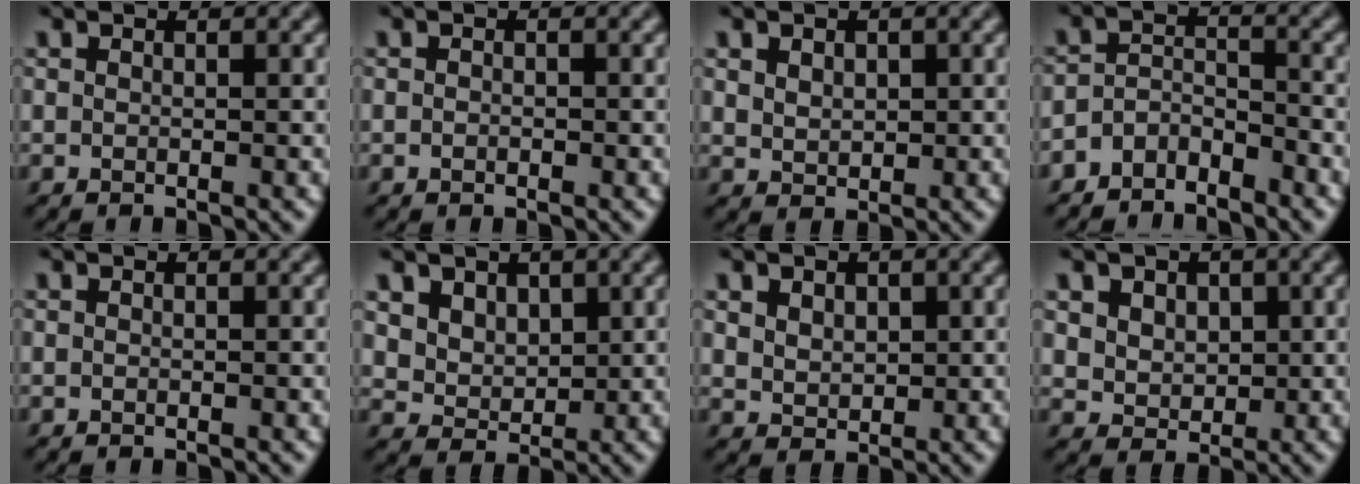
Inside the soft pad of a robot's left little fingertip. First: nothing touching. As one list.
[{"total": 0.5, "force": [-0.3, 0.3, 0.3], "torque": [-0.003, -0.001, -0.008]}, {"total": 2.4, "force": [1.0, 1.8, 1.3], "torque": [-0.036, 0.009, 0.015]}, {"total": 2.9, "force": [-2.6, 1.0, 0.6], "torque": [-0.014, 0.012, -0.057]}, {"total": 0.0}, {"total": 4.4, "force": [2.0, 3.4, 1.9], "torque": [-0.059, -0.008, 0.050]}, {"total": 3.1, "force": [1.2, 2.2, 1.7], "torque": [-0.048, 0.006, 0.024]}, {"total": 4.5, "force": [1.7, 3.6, 2.1], "torque": [-0.053, 0.003, 0.031]}]